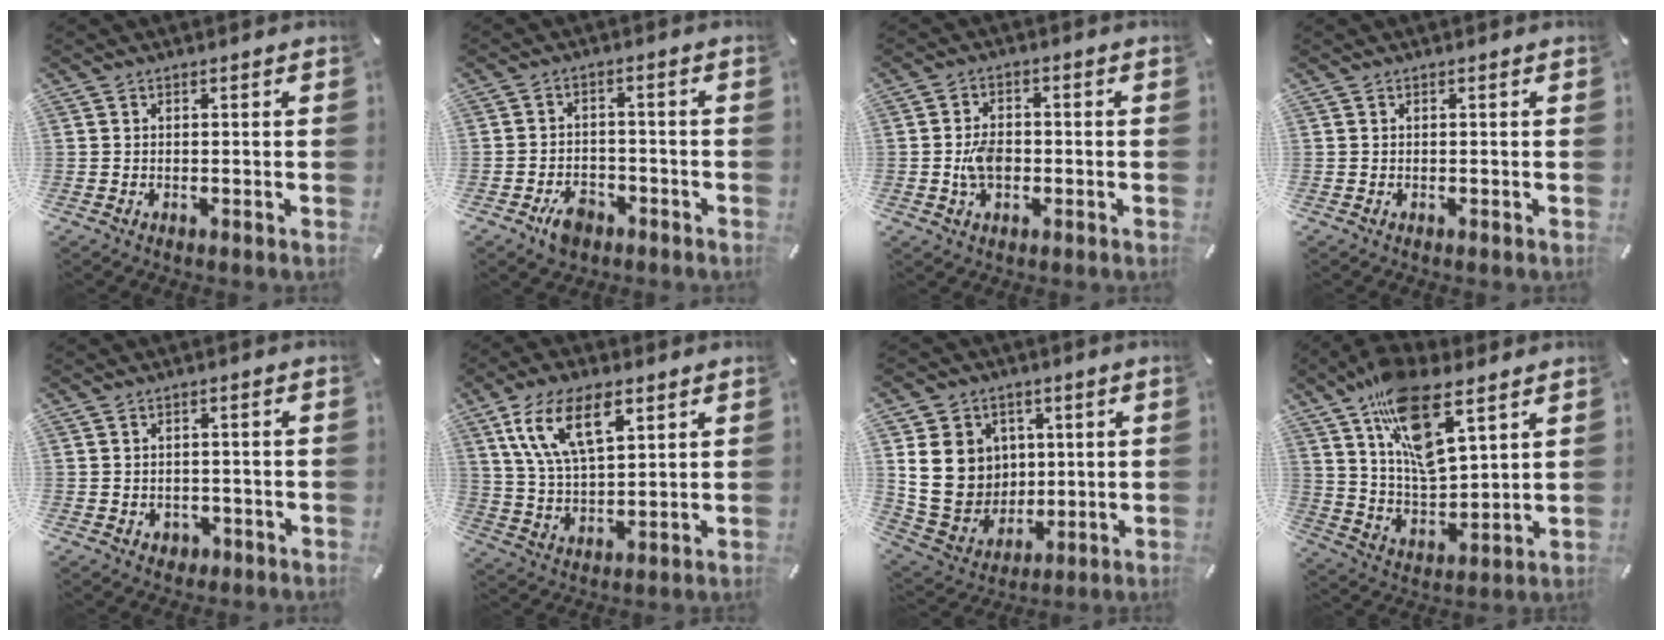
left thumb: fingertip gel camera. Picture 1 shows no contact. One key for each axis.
{"total": 5.9, "fx": -3.5, "fy": 3.9, "fz": 2.8, "tx": -0.052, "ty": 0.021, "tz": -0.063}
{"total": 6.1, "fx": -1.2, "fy": 4.1, "fz": 4.3, "tx": -0.097, "ty": 0.004, "tz": -0.024}
{"total": 0.0}
{"total": 2.2, "fx": -0.7, "fy": 2.0, "fz": 0.7, "tx": -0.013, "ty": 0.005, "tz": -0.015}
{"total": 13.6, "fx": 7.0, "fy": 6.6, "fz": 9.6, "tx": -0.213, "ty": -0.008, "tz": 0.125}
{"total": 15.3, "fx": 3.0, "fy": 13.6, "fz": 6.1, "tx": -0.133, "ty": -0.016, "tz": 0.064}
{"total": 16.7, "fx": 10.5, "fy": 7.4, "fz": 10.7, "tx": -0.201, "ty": -0.044, "tz": 0.191}